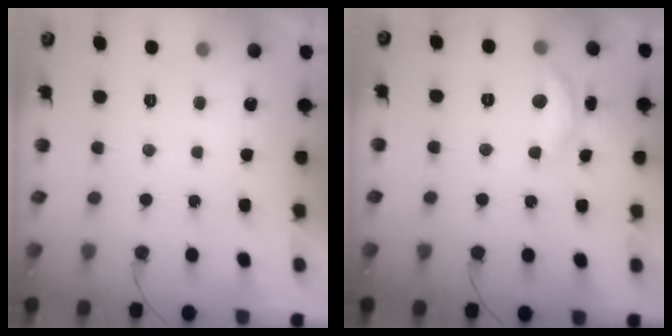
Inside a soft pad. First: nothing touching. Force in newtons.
{"total": 9.7, "press": 9.7, "slide": 0.5}